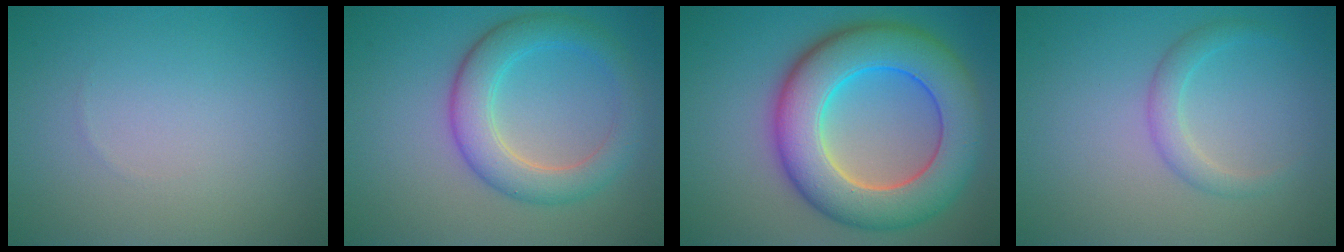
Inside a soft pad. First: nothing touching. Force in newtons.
{"total": 5.1, "press": 5.1, "slide": 0.0}
{"total": 11.0, "press": 11.0, "slide": 0.6}
{"total": 1.9, "press": 1.9, "slide": 0.1}